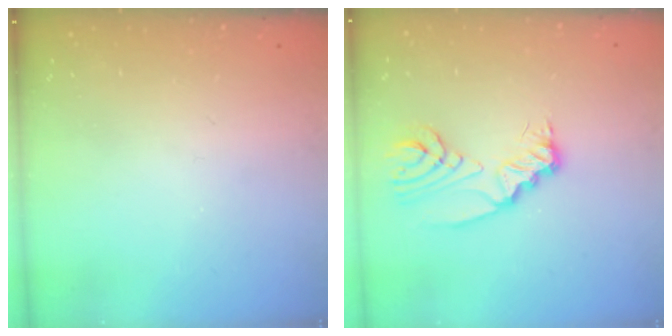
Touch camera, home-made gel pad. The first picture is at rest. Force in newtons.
{"total": 9.7, "press": 9.7, "slide": 0.8}